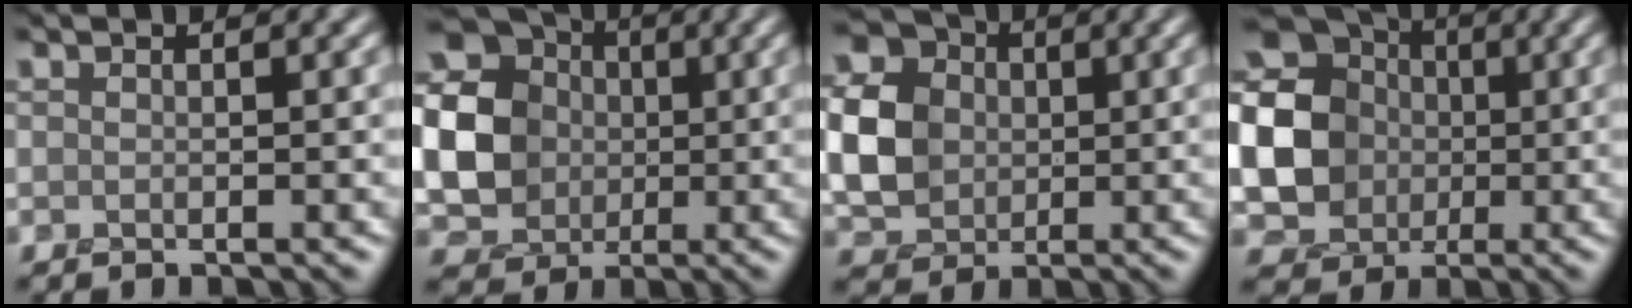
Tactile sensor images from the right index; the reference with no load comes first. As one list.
[{"total": 20.9, "force": [2.2, 19.6, 7.0], "torque": [-0.202, -0.002, 0.005]}, {"total": 7.5, "force": [0.2, 6.3, 4.1], "torque": [-0.117, 0.004, 0.006]}, {"total": 18.0, "force": [1.3, 16.7, 6.5], "torque": [-0.193, 0.013, -0.020]}]